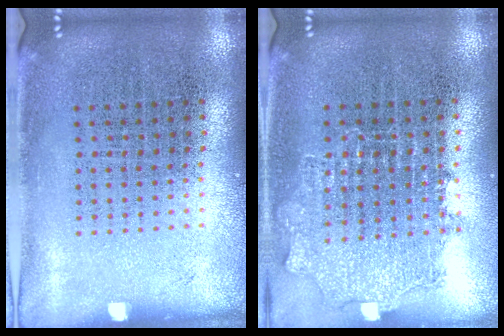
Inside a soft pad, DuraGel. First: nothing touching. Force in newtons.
{"total": 1.0, "press": 1.0, "slide": 0.2}